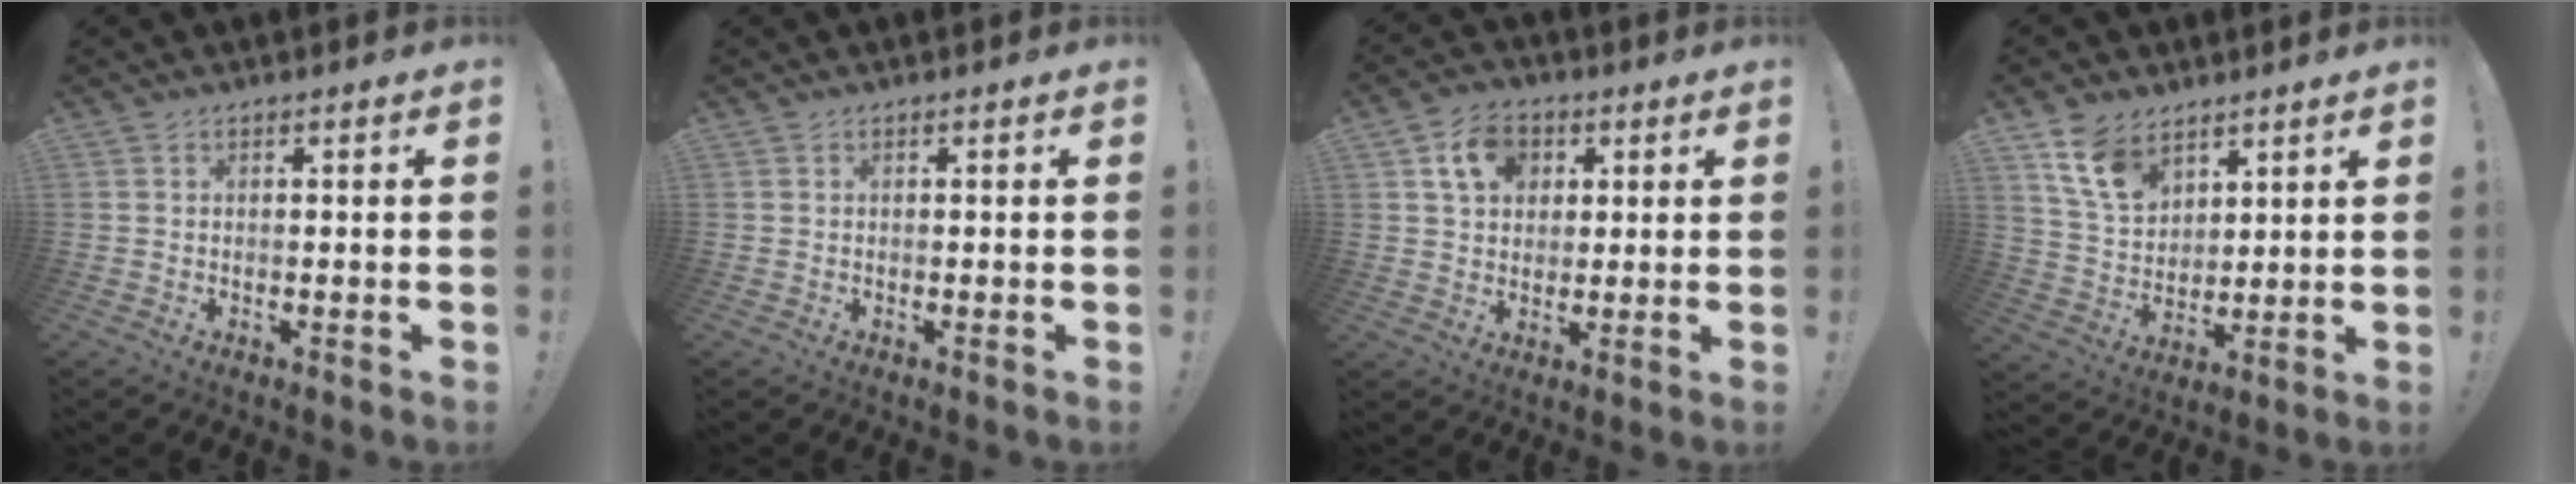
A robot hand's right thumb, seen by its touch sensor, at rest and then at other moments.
{"total": 0.0}
{"total": 10.2, "force": [3.8, 8.1, 4.9], "torque": [-0.076, -0.002, 0.074]}
{"total": 12.2, "force": [7.6, 7.7, 5.6], "torque": [-0.107, -0.034, 0.152]}